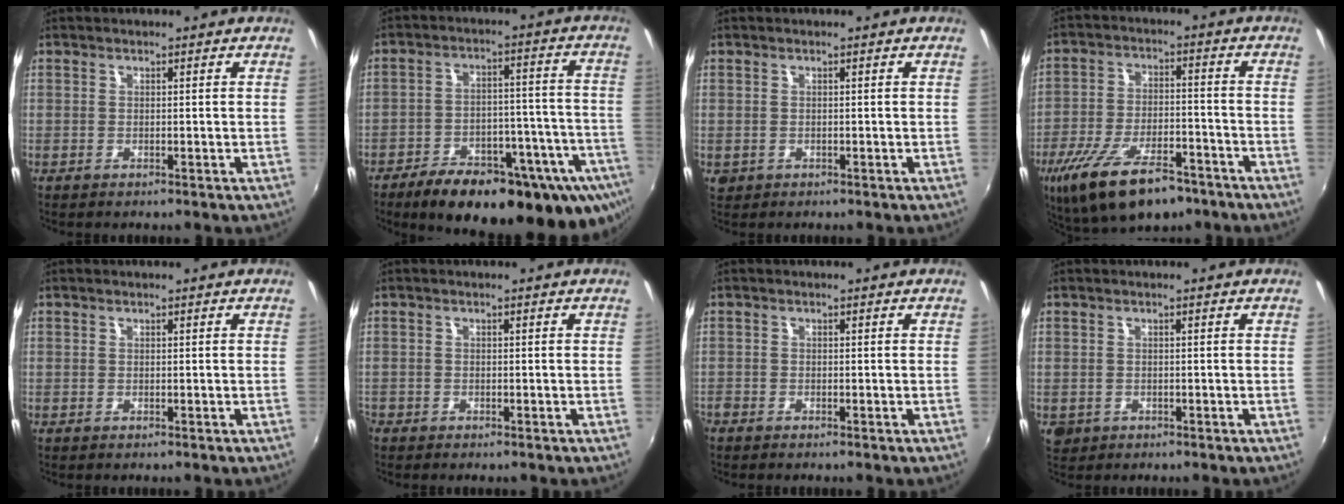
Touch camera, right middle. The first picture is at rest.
{"total": 28.2, "force": [-20.0, 10.7, 16.7], "torque": [-0.232, -0.008, -0.257]}
{"total": 1.6, "force": [-0.3, 1.4, 0.6], "torque": [-0.012, -0.003, -0.004]}
{"total": 17.6, "force": [-11.6, 7.1, 11.2], "torque": [-0.226, -0.034, -0.192]}
{"total": 0.0}
{"total": 1.3, "force": [-1.1, 0.7, 0.2], "torque": [-0.010, -0.003, -0.022]}
{"total": 1.2, "force": [-1.1, 0.4, 0.3], "torque": [-0.010, -0.006, -0.025]}
{"total": 2.9, "force": [-0.7, 2.5, 1.2], "torque": [-0.028, -0.005, -0.008]}